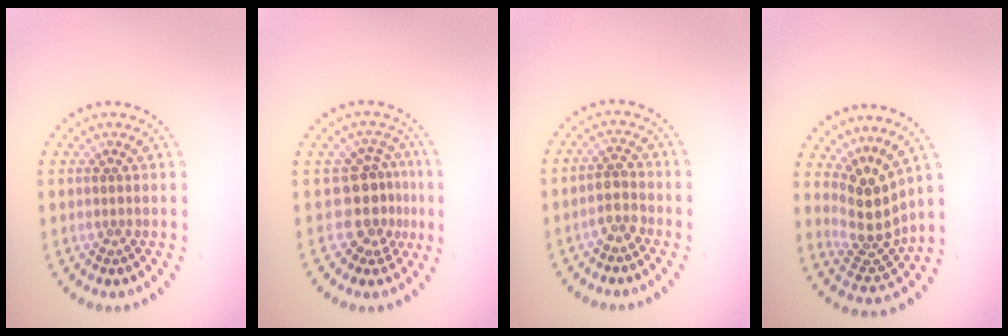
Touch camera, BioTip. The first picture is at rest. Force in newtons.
{"total": 3.6, "press": 2.7, "slide": 2.4}
{"total": 1.7, "press": 1.6, "slide": 0.5}
{"total": 3.8, "press": 2.7, "slide": 2.8}